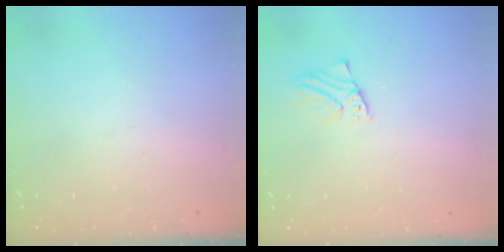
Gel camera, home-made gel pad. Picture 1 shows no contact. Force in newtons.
{"total": 1.8, "press": 1.8, "slide": 0.1}